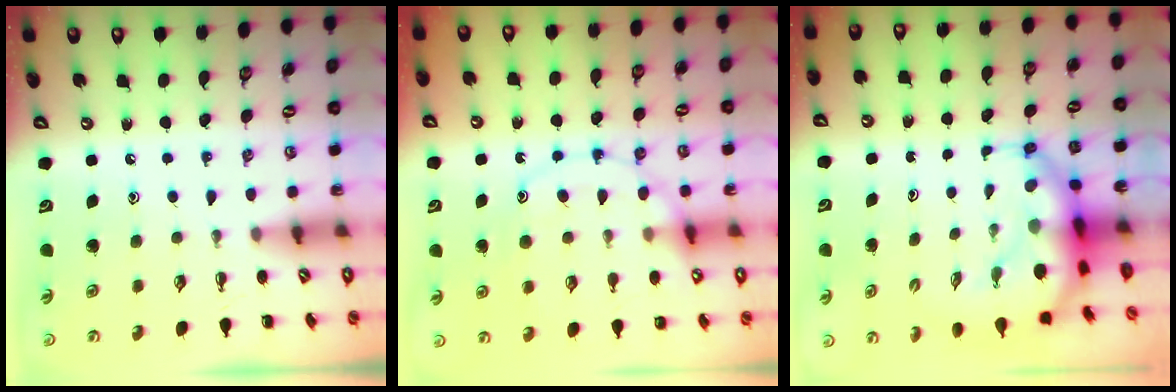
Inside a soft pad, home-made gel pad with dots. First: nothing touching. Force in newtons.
{"total": 14.1, "press": 14.0, "slide": 1.6}
{"total": 7.5, "press": 7.2, "slide": 2.1}